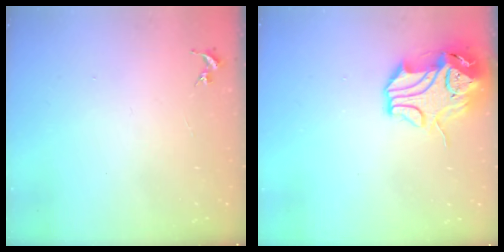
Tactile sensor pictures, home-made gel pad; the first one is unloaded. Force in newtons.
{"total": 13.0, "press": 12.9, "slide": 1.8}